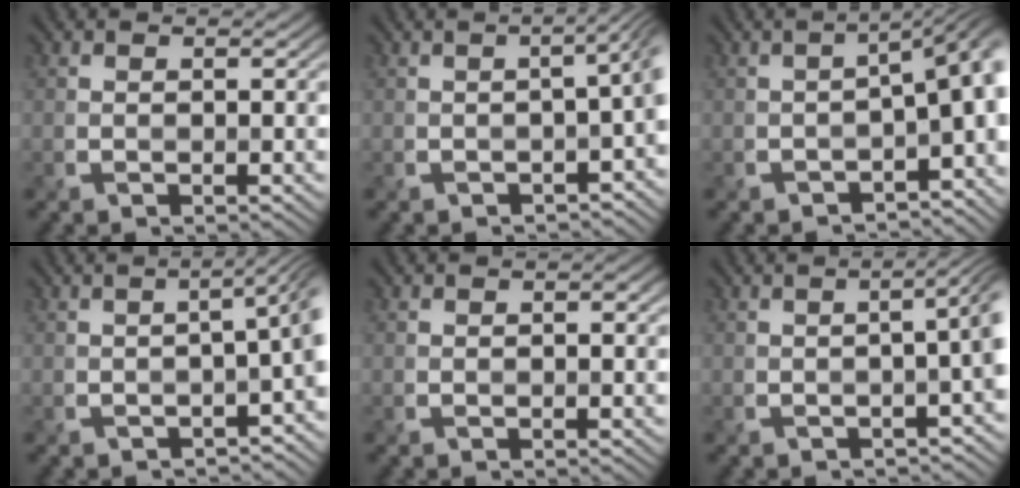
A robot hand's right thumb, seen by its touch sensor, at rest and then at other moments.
{"total": 5.4, "force": [-1.9, 1.8, 4.7], "torque": [-0.044, -0.006, -0.023]}
{"total": 8.6, "force": [-3.4, 3.1, 7.2], "torque": [-0.091, -0.014, -0.048]}
{"total": 6.3, "force": [-2.4, 2.0, 5.5], "torque": [-0.050, -0.003, -0.034]}
{"total": 0.9, "force": [0.1, 0.4, 0.8], "torque": [-0.010, 0.000, 0.000]}
{"total": 5.2, "force": [-1.3, 1.7, 4.7], "torque": [-0.034, 0.004, -0.016]}